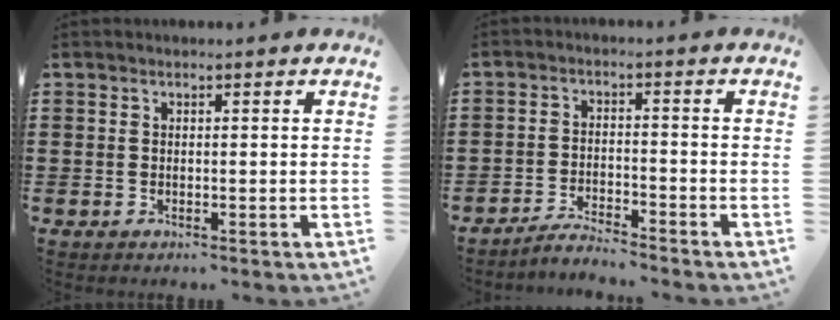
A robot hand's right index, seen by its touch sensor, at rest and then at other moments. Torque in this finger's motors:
{"motor_torque": [0.02, 1.05, -1.05, -0.06]}